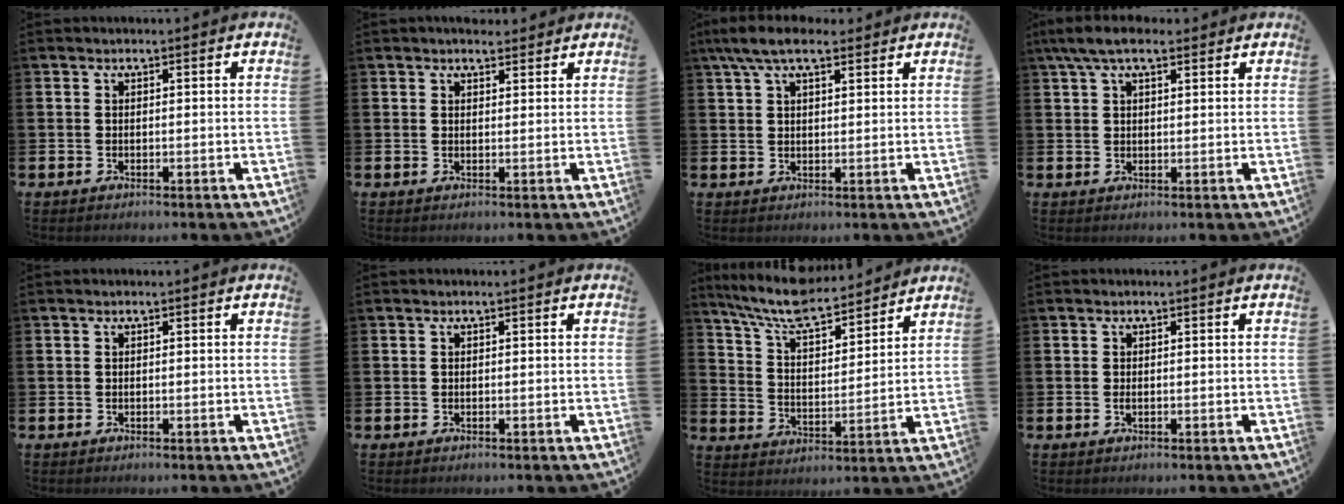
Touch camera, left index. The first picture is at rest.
{"total": 2.4, "force": [2.3, 0.6, 0.0], "torque": [0.005, -0.008, 0.041]}
{"total": 6.1, "force": [4.6, 2.1, 3.3], "torque": [-0.073, -0.004, 0.084]}
{"total": 5.2, "force": [3.9, 1.9, 2.8], "torque": [-0.061, -0.001, 0.071]}
{"total": 0.0}
{"total": 0.0}
{"total": 8.8, "force": [8.2, 1.4, 2.9], "torque": [-0.093, -0.048, 0.146]}
{"total": 0.6, "force": [-0.1, 0.2, 0.5], "torque": [-0.011, 0.001, -0.002]}